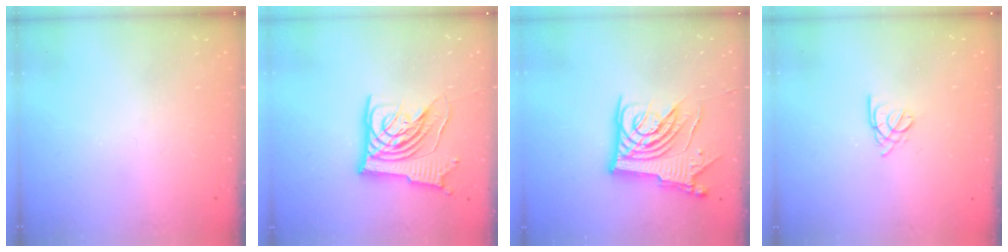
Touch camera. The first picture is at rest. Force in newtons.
{"total": 13.1, "press": 13.0, "slide": 1.7}
{"total": 14.4, "press": 14.3, "slide": 1.7}
{"total": 2.6, "press": 2.6, "slide": 0.6}